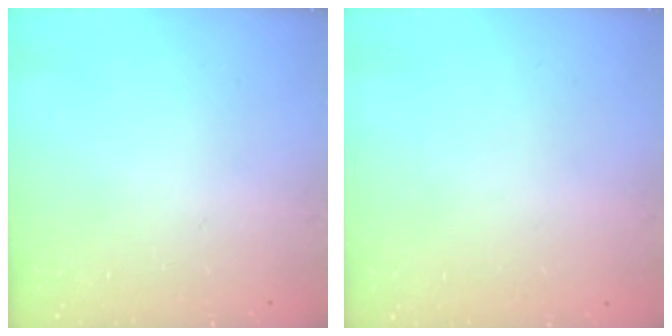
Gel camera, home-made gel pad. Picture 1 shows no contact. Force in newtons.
{"total": 0.0}